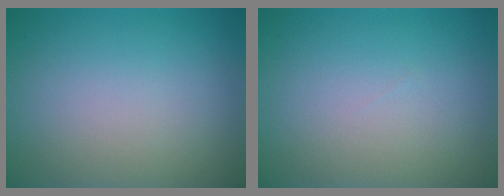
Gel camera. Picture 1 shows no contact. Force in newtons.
{"total": 0.0}